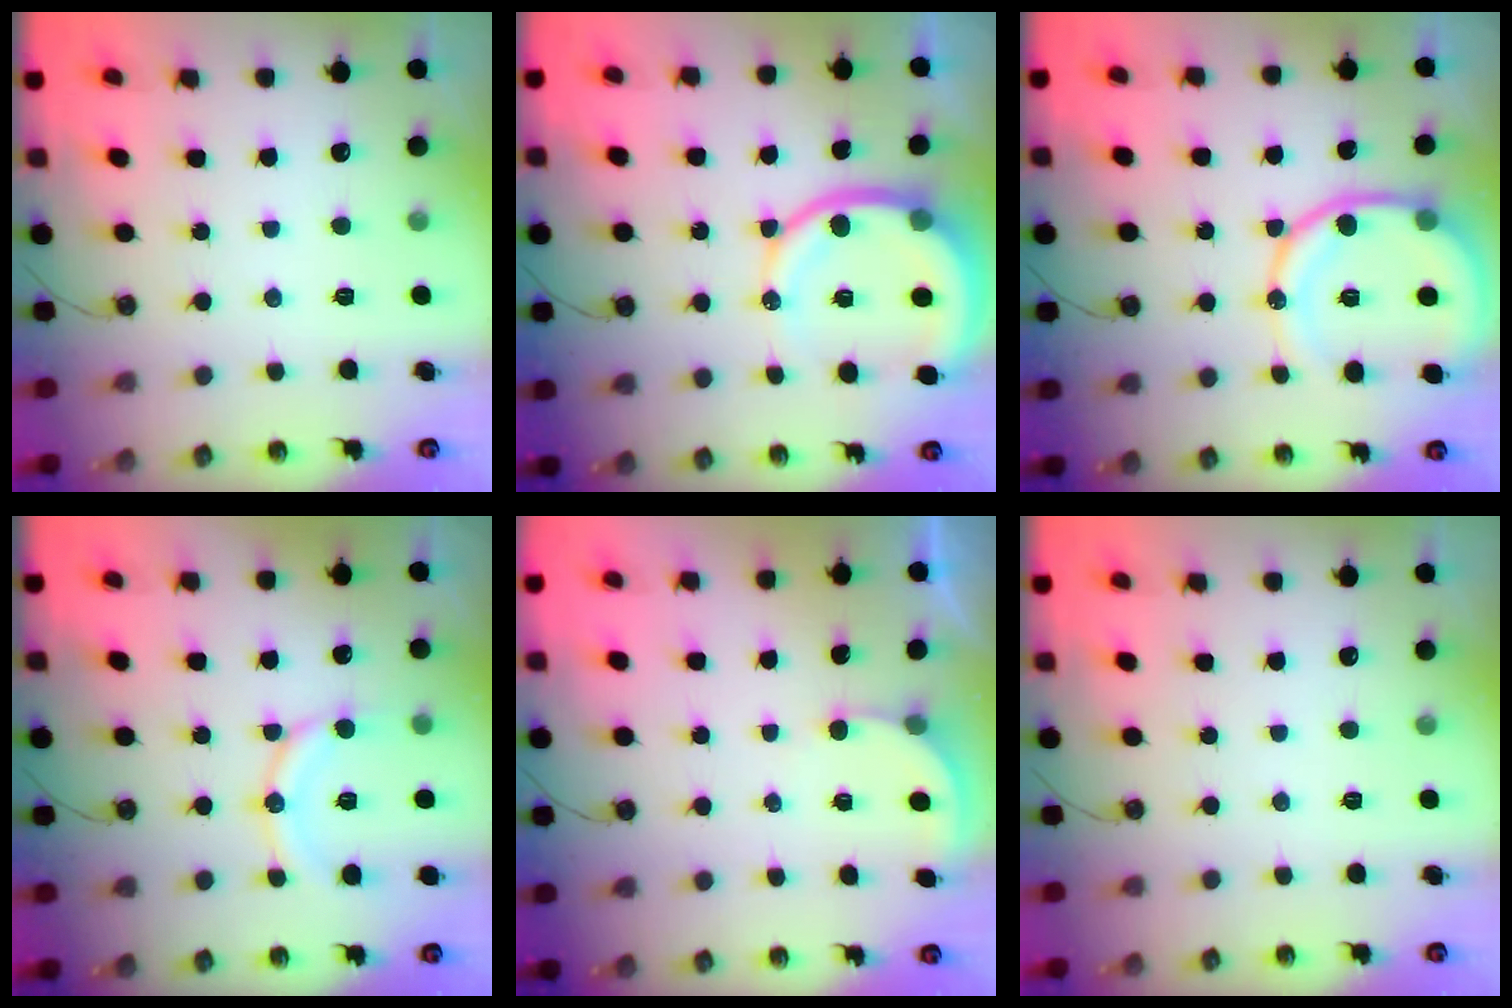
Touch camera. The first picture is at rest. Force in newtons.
{"total": 12.3, "press": 12.2, "slide": 1.6}
{"total": 14.2, "press": 14.0, "slide": 2.0}
{"total": 12.0, "press": 11.7, "slide": 2.6}
{"total": 2.6, "press": 2.6, "slide": 0.0}
{"total": 0.0}